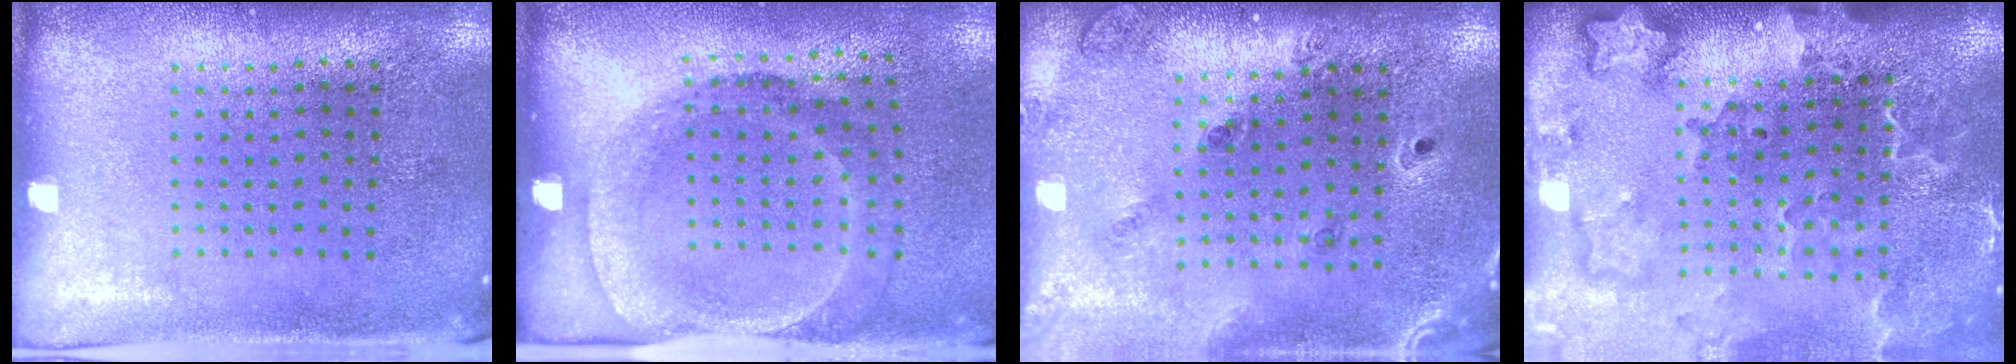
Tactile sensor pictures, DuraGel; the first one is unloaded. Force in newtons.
{"total": 1.8, "press": 1.2, "slide": 1.4}
{"total": 1.4, "press": 1.4, "slide": 0.3}
{"total": 3.2, "press": 2.3, "slide": 2.1}